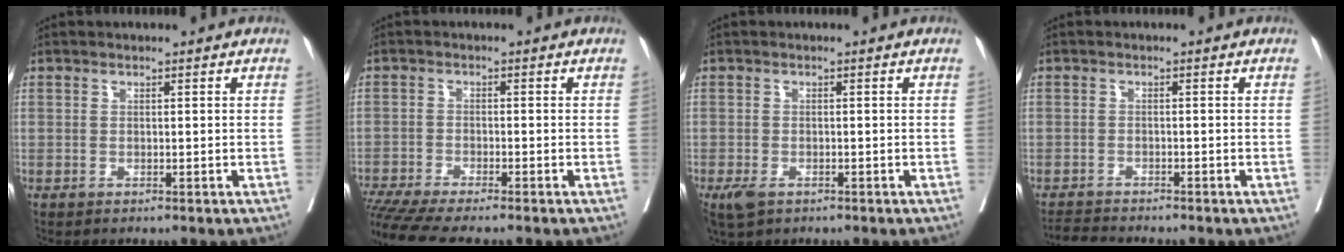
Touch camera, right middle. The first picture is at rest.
{"total": 9.4, "force": [-8.2, -0.2, 4.5], "torque": [-0.068, -0.016, -0.135]}
{"total": 3.1, "force": [-1.8, 1.6, 2.0], "torque": [-0.043, -0.007, -0.025]}
{"total": 3.1, "force": [-3.1, -0.3, 0.4], "torque": [-0.008, -0.017, -0.053]}